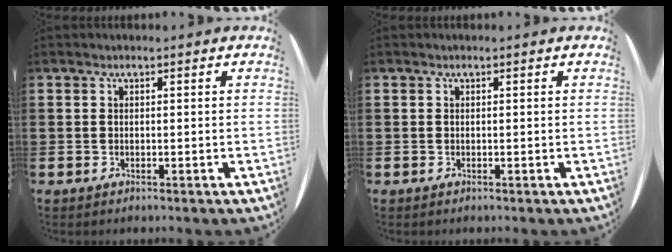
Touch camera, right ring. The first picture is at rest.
{"total": 0.0}